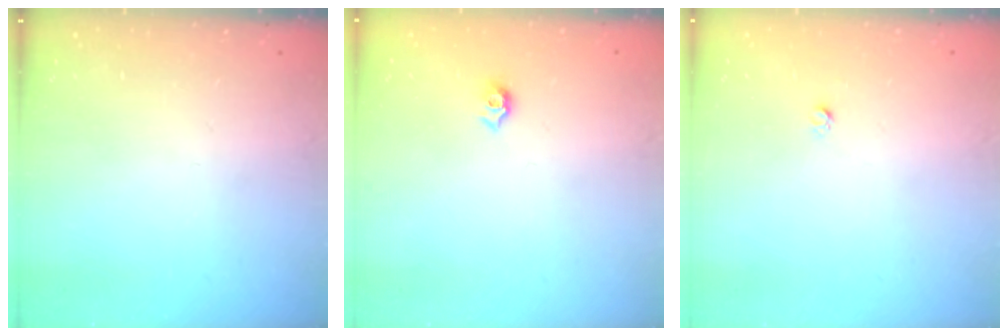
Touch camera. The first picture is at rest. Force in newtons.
{"total": 5.8, "press": 5.8, "slide": 0.8}
{"total": 1.6, "press": 1.5, "slide": 0.1}